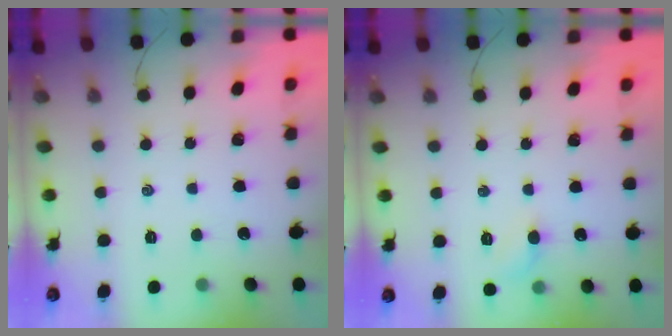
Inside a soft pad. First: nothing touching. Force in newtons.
{"total": 4.5, "press": 4.2, "slide": 1.5}